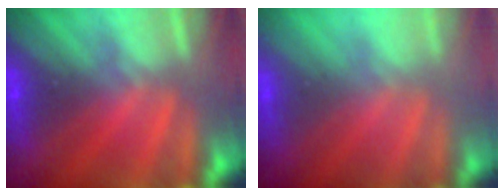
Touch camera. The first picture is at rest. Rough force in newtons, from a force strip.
{"total": 2.9}